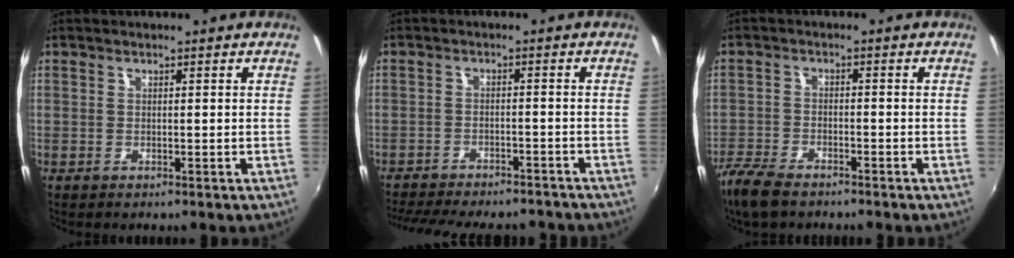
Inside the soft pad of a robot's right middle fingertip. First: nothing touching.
{"total": 17.9, "force": [-15.4, 5.2, 7.5], "torque": [-0.163, -0.018, -0.211]}
{"total": 7.8, "force": [-6.3, 2.9, 3.6], "torque": [-0.105, -0.022, -0.125]}